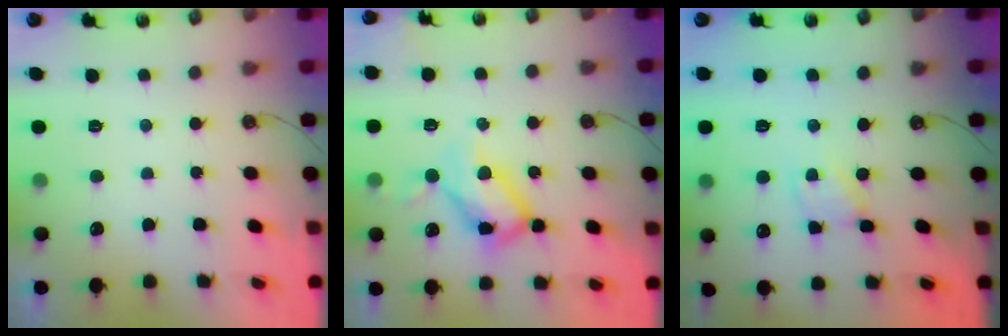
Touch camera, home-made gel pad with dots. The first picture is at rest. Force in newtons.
{"total": 14.3, "press": 14.3, "slide": 1.3}
{"total": 2.5, "press": 2.5, "slide": 0.1}